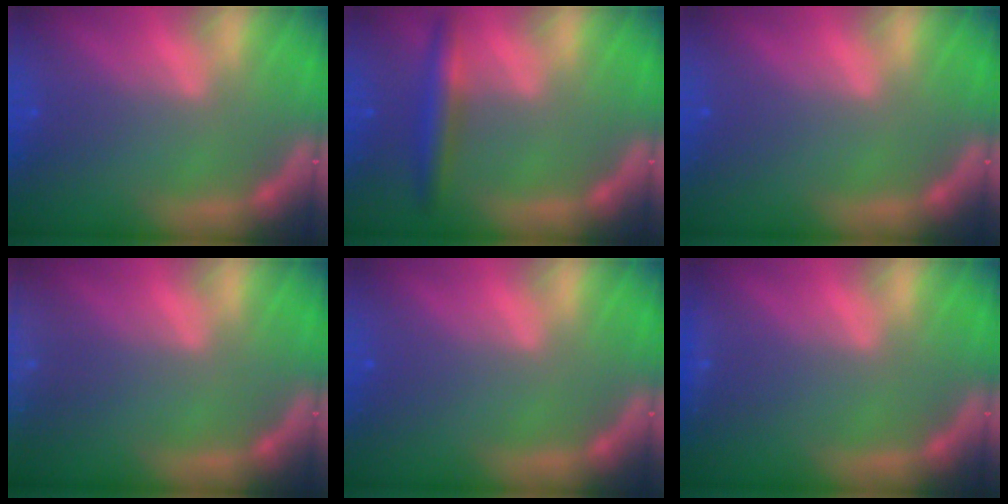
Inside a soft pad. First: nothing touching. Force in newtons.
{"total": 3.5}
{"total": 0.0}
{"total": 10.1}
{"total": 0.0}
{"total": 0.9}